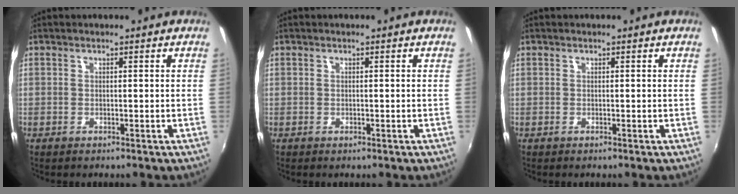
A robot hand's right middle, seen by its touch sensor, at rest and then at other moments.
{"total": 0.0}
{"total": 0.0}